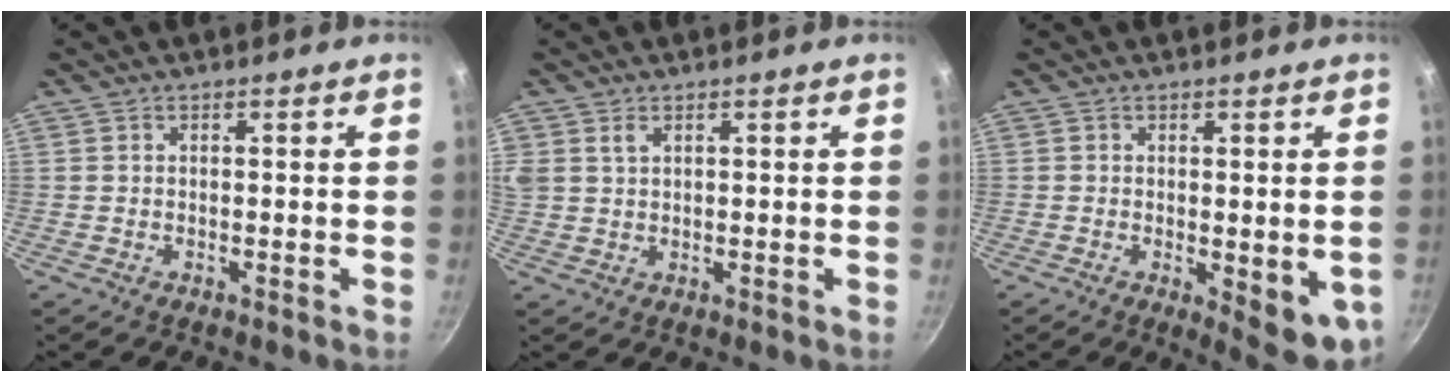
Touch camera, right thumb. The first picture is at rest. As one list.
[{"total": 3.3, "force": [1.7, 2.1, 1.9], "torque": [-0.031, 0.002, 0.037]}, {"total": 8.2, "force": [-1.3, 3.0, 7.5], "torque": [-0.076, -0.008, -0.008]}]